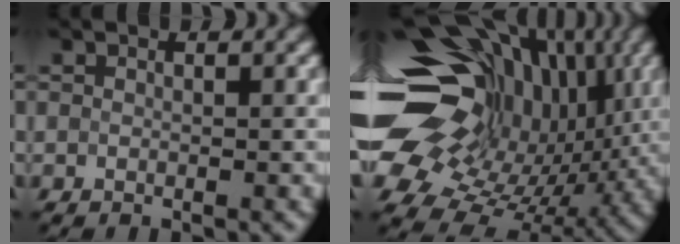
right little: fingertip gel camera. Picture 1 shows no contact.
{"total": 19.9, "force": [3.3, 14.3, 13.4], "torque": [-0.270, 0.034, 0.064]}